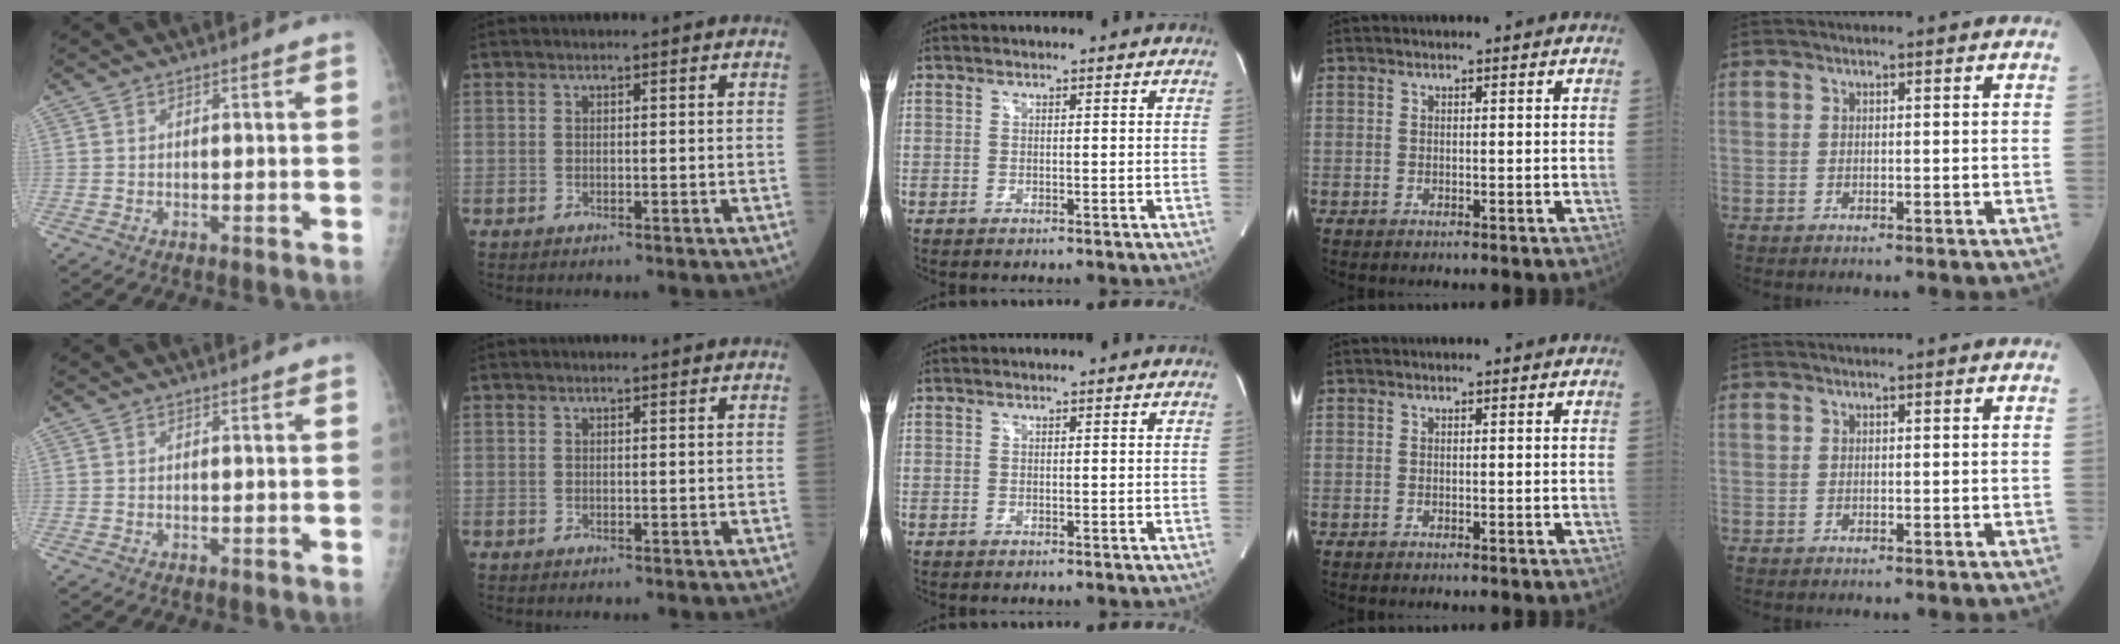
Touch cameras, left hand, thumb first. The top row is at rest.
{"thumb": {"total": 0.8, "force": [0.7, 0.1, 0.3], "torque": [-0.003, 0.001, 0.011]}, "index": {"total": 1.3, "force": [1.2, 0.0, 0.4], "torque": [-0.008, 0.004, 0.015]}}